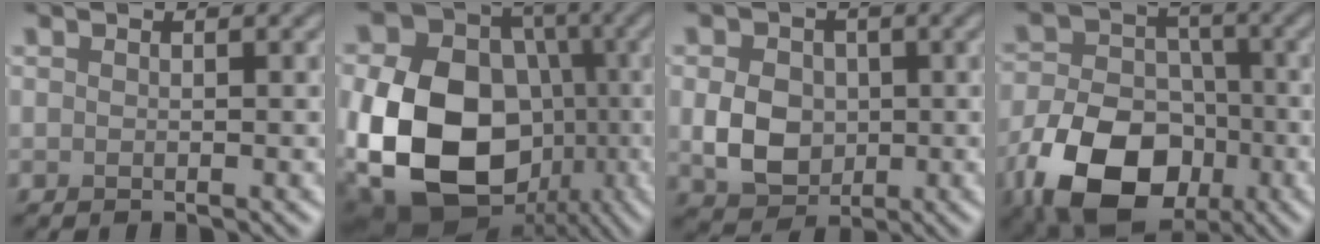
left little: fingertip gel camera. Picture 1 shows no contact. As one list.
[{"total": 16.5, "force": [-3.5, 12.6, 10.1], "torque": [-0.209, -0.024, -0.057]}, {"total": 4.8, "force": [-0.2, 3.8, 2.8], "torque": [-0.055, -0.002, -0.004]}, {"total": 11.2, "force": [-4.9, 7.6, 6.7], "torque": [-0.137, -0.023, -0.086]}]